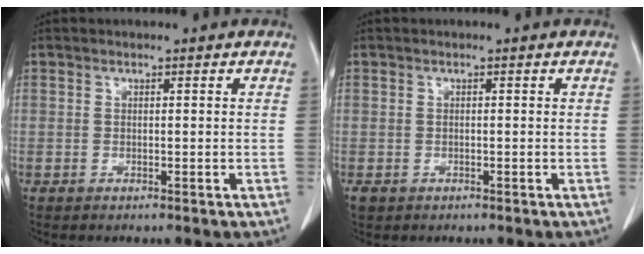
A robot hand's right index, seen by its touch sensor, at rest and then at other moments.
{"total": 2.1, "force": [-0.7, 1.7, 0.8], "torque": [-0.020, 0.001, -0.006]}